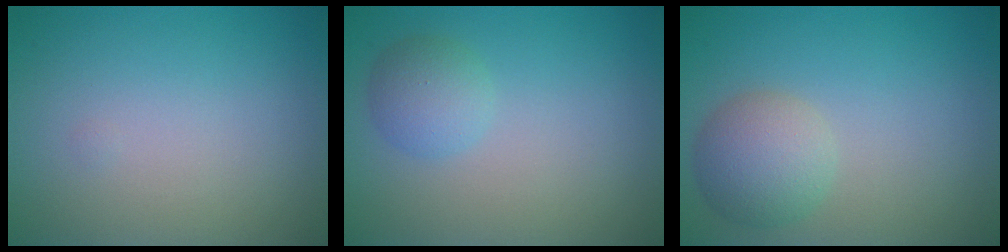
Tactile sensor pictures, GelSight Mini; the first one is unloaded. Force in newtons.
{"total": 2.3, "press": 2.3, "slide": 0.1}
{"total": 3.7, "press": 3.7, "slide": 0.1}